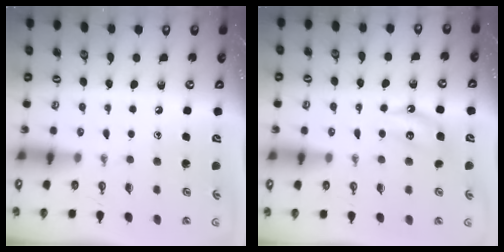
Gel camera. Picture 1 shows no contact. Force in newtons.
{"total": 5.0, "press": 4.9, "slide": 1.0}